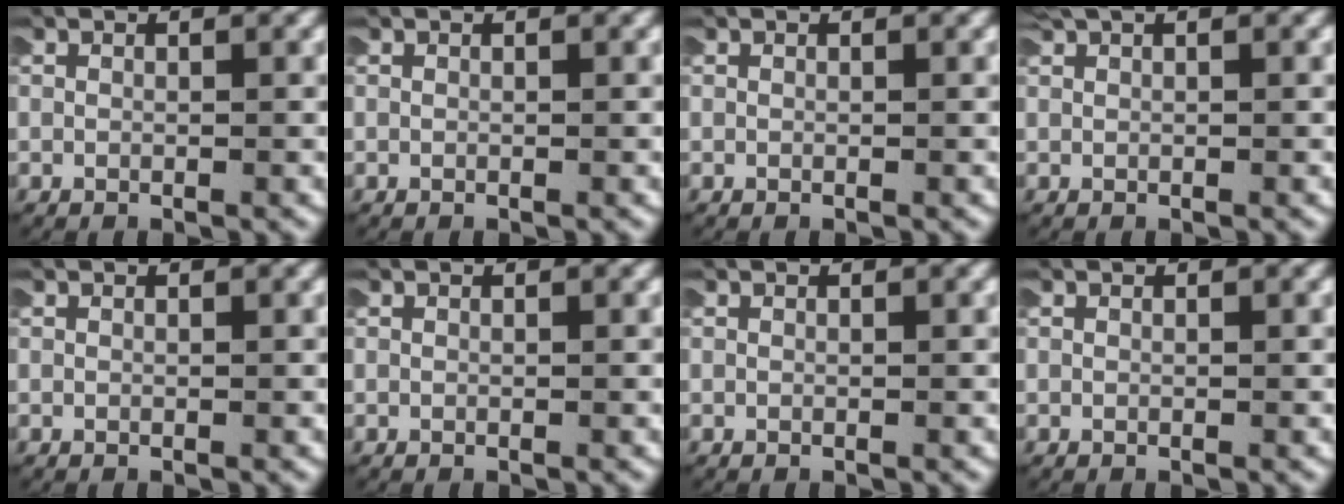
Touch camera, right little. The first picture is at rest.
{"total": 0.0}
{"total": 0.0}
{"total": 0.7, "force": [0.6, -0.4, -0.1], "torque": [0.003, 0.002, 0.009]}
{"total": 0.0}
{"total": 0.0}
{"total": 0.0}
{"total": 0.0}